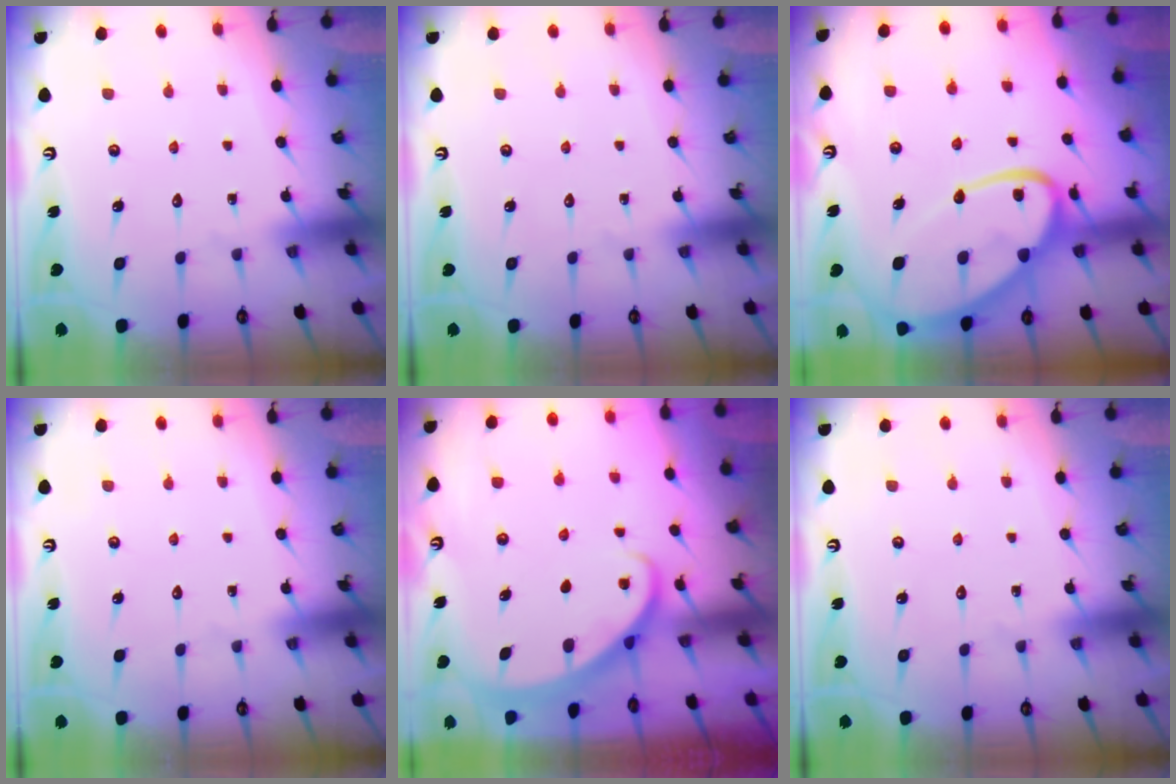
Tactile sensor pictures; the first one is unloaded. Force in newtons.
{"total": 0.0}
{"total": 17.5, "press": 17.4, "slide": 1.4}
{"total": 0.0}
{"total": 2.1, "press": 2.1, "slide": 0.2}
{"total": 0.0}